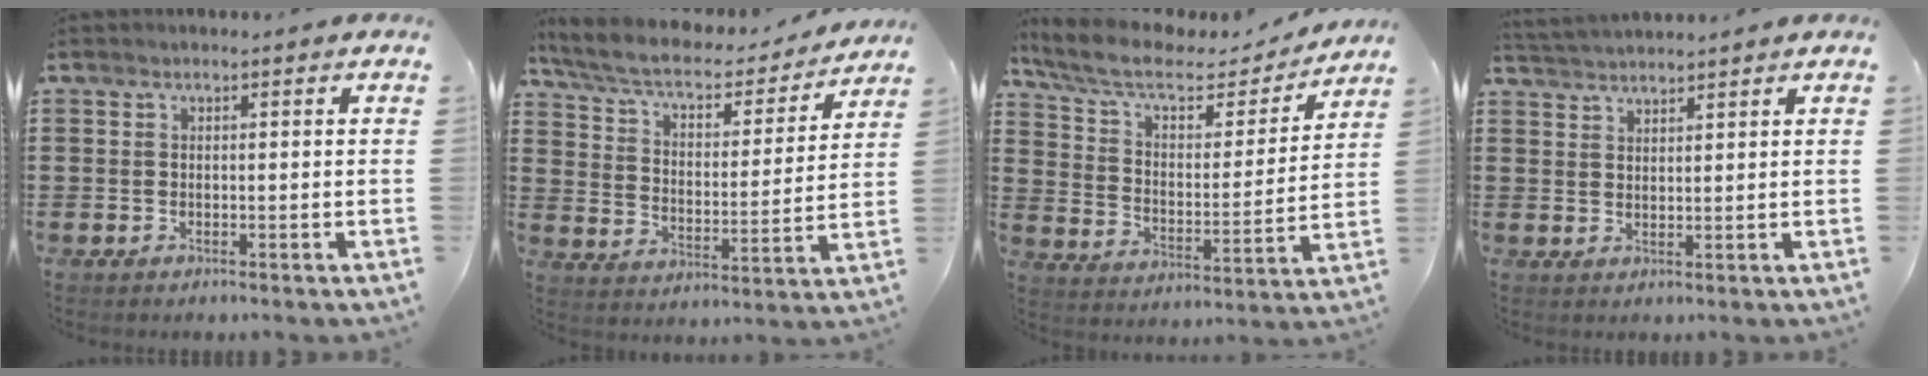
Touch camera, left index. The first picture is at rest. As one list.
[{"total": 6.3, "force": [5.1, 1.8, 3.1], "torque": [-0.083, -0.031, 0.085]}, {"total": 8.2, "force": [6.1, 3.1, 4.6], "torque": [-0.114, -0.025, 0.102]}, {"total": 2.5, "force": [2.4, -0.1, -0.2], "torque": [-0.005, -0.005, 0.047]}]